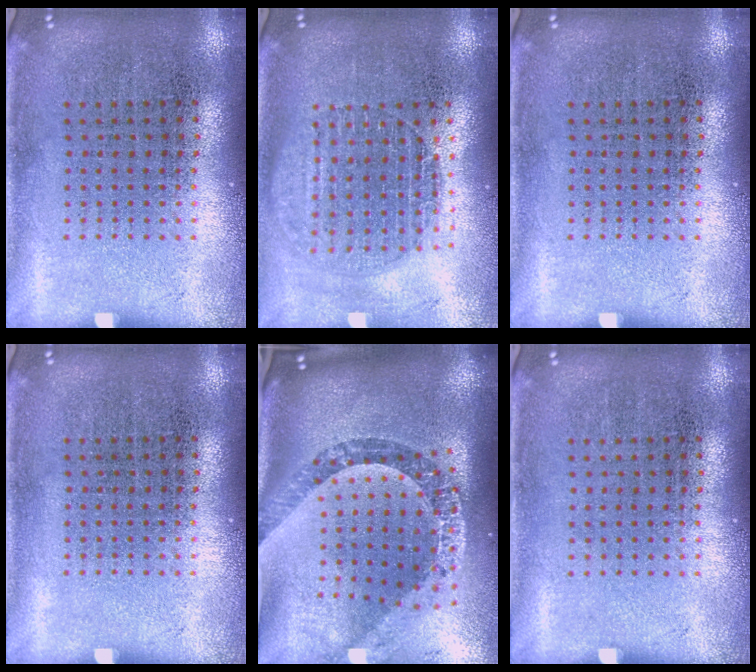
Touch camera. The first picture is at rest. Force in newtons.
{"total": 1.6, "press": 1.4, "slide": 0.7}
{"total": 0.0}
{"total": 0.0}
{"total": 2.6, "press": 1.9, "slide": 1.7}
{"total": 0.0}